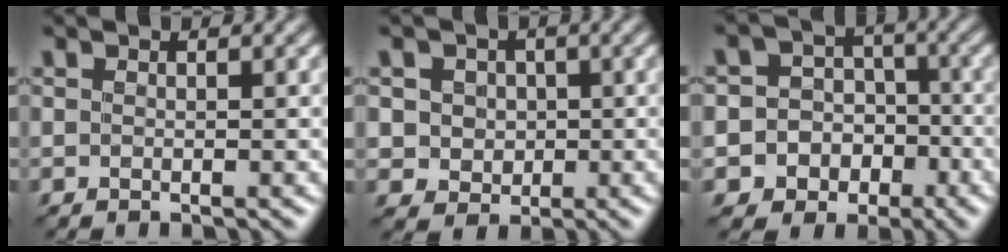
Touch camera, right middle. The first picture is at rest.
{"total": 3.5, "force": [0.7, 3.1, 1.4], "torque": [-0.019, 0.011, 0.009]}
{"total": 7.8, "force": [-3.5, 6.9, 1.2], "torque": [-0.015, -0.001, -0.075]}